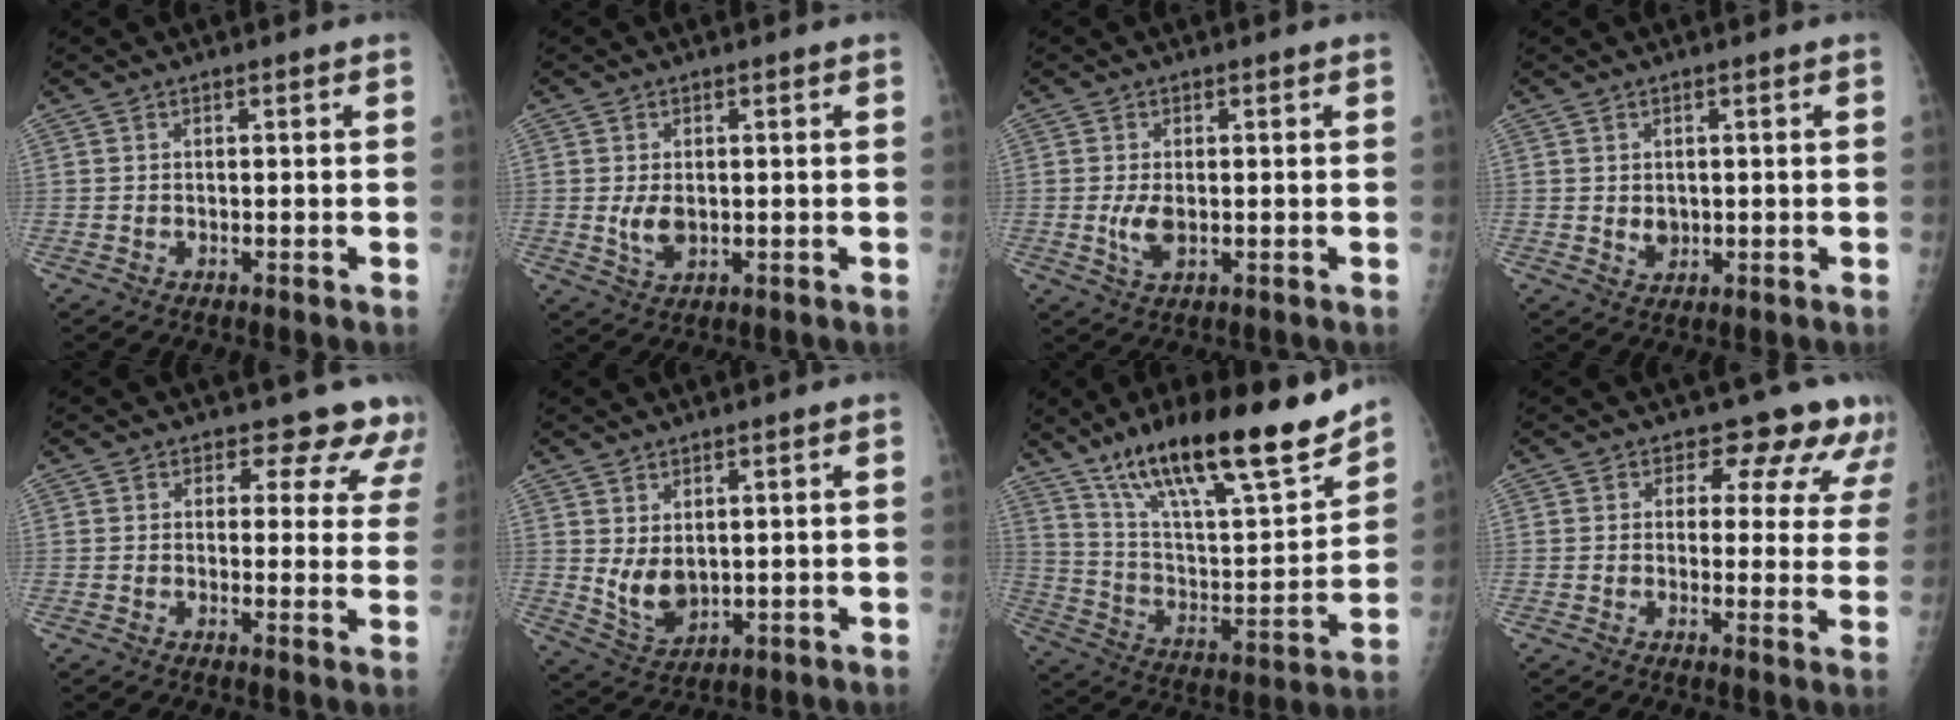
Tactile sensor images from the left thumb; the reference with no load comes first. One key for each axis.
{"total": 3.8, "fx": -0.1, "fy": 2.5, "fz": 2.9, "tx": -0.048, "ty": -0.007, "tz": 0.004}
{"total": 3.7, "fx": -0.4, "fy": 1.9, "fz": 3.1, "tx": -0.066, "ty": -0.007, "tz": -0.006}
{"total": 2.3, "fx": 0.1, "fy": 1.9, "fz": 1.3, "tx": -0.011, "ty": -0.003, "tz": 0.008}
{"total": 8.5, "fx": 7.2, "fy": 4.3, "fz": 1.3, "tx": 0.038, "ty": -0.032, "tz": 0.052}
{"total": 6.0, "fx": 1.2, "fy": 3.8, "fz": 4.5, "tx": -0.066, "ty": -0.022, "tz": 0.040}
{"total": 26.1, "fx": 18.6, "fy": 5.8, "fz": 17.3, "tx": -0.257, "ty": -0.069, "tz": 0.315}
{"total": 9.9, "fx": 7.7, "fy": 5.4, "fz": 3.2, "tx": 0.016, "ty": -0.031, "tz": 0.062}